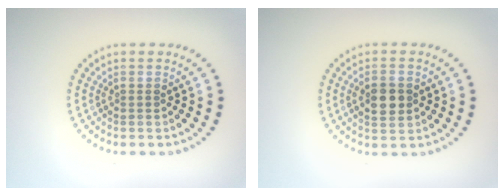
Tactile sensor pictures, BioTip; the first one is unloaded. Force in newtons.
{"total": 3.1, "press": 3.1, "slide": 0.2}